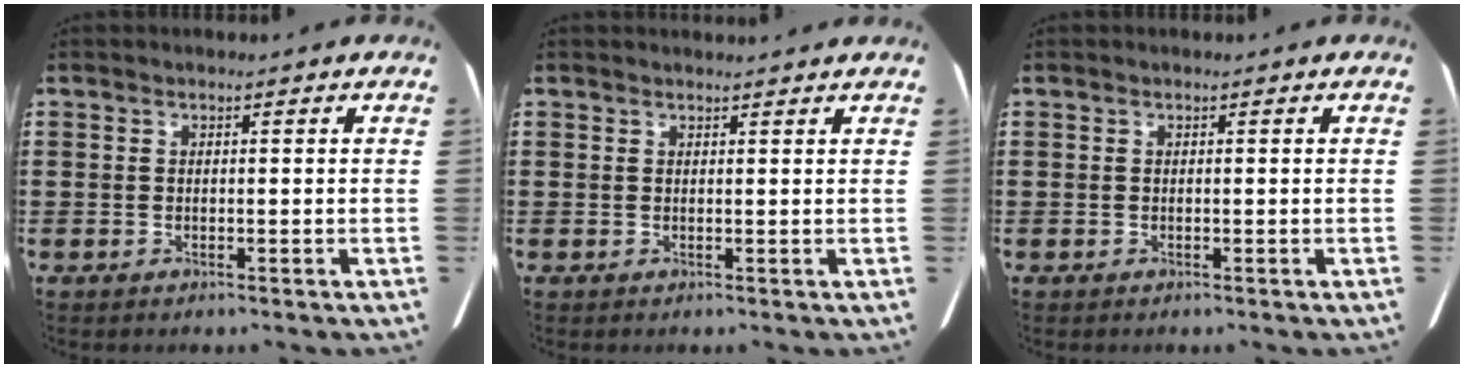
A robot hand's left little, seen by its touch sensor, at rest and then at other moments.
{"total": 0.9, "force": [0.9, 0.0, 0.3], "torque": [0.002, -0.002, 0.014]}
{"total": 0.0}